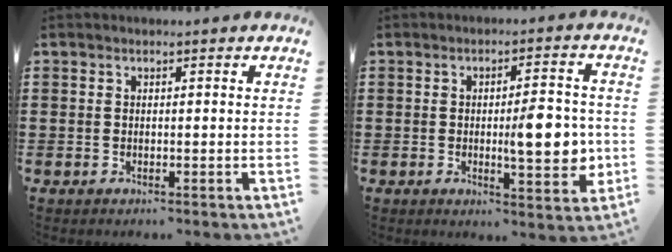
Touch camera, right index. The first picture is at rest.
{"total": 8.3, "force": [-0.5, 2.6, 7.9], "torque": [-0.102, -0.008, -0.014]}